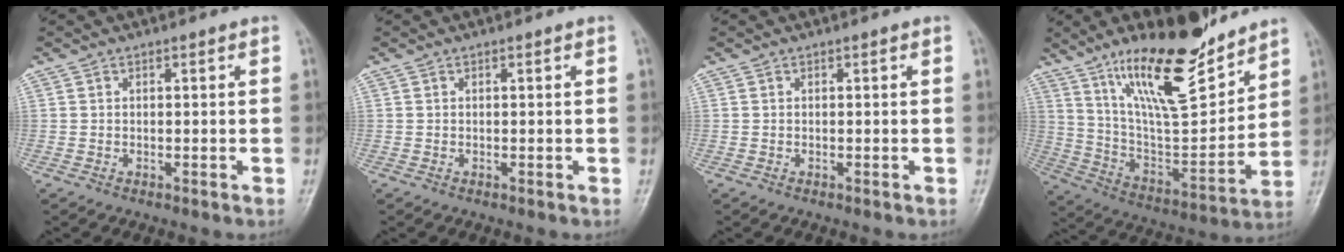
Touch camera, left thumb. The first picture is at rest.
{"total": 0.0}
{"total": 0.0}
{"total": 21.5, "force": [14.8, 6.3, 14.3], "torque": [-0.200, -0.084, 0.260]}